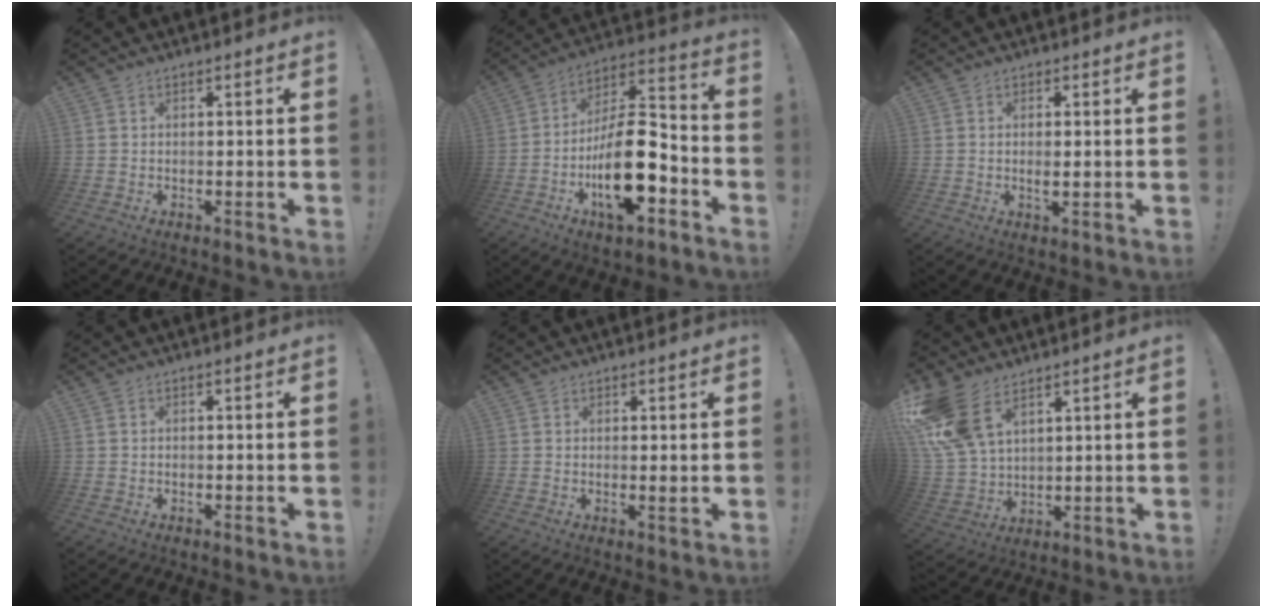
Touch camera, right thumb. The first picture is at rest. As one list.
[{"total": 20.7, "force": [-7.4, 8.9, 17.1], "torque": [-0.299, 0.043, -0.115]}, {"total": 2.3, "force": [0.1, 0.5, 2.3], "torque": [-0.027, -0.007, -0.002]}, {"total": 0.0}, {"total": 1.0, "force": [0.5, 0.3, 0.8], "torque": [-0.003, -0.006, 0.007]}, {"total": 14.7, "force": [8.5, 8.3, 8.7], "torque": [-0.173, -0.041, 0.166]}]